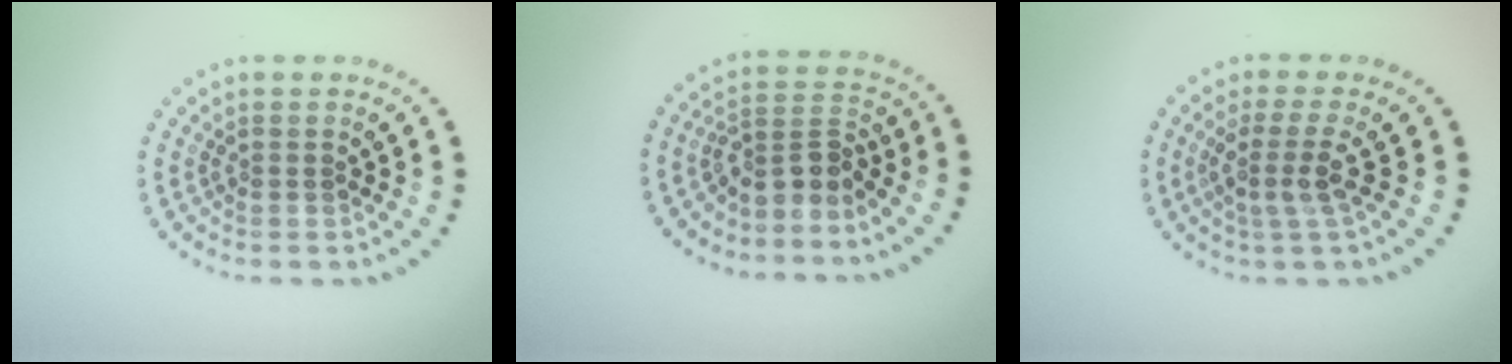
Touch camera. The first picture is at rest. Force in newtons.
{"total": 3.1, "press": 2.2, "slide": 2.2}
{"total": 2.7, "press": 2.0, "slide": 1.8}